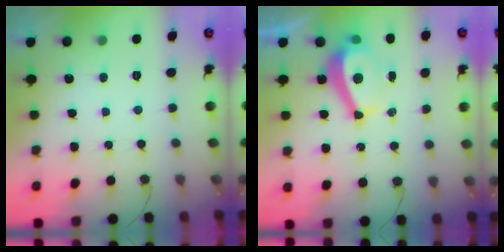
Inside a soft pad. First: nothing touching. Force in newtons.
{"total": 7.8, "press": 7.4, "slide": 2.5}